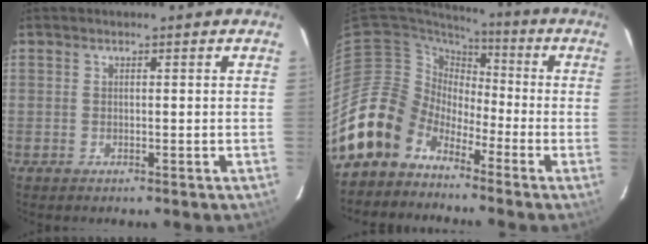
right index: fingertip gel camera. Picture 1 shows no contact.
{"total": 11.2, "force": [-7.6, 8.2, 0.7], "torque": [-0.035, 0.031, -0.148]}